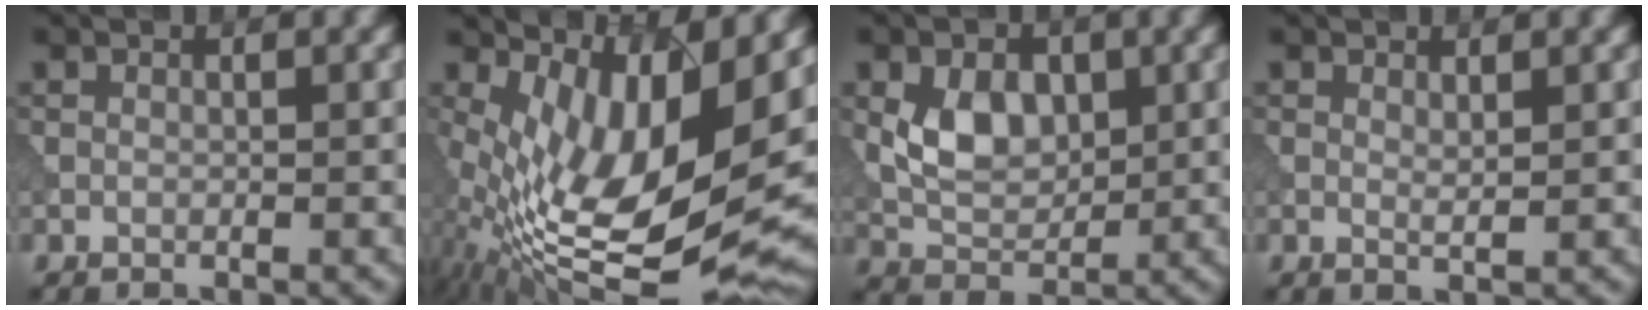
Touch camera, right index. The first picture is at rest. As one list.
[{"total": 12.7, "force": [1.8, 4.7, 11.6], "torque": [-0.215, -0.020, 0.052]}, {"total": 4.4, "force": [0.9, 3.2, 3.0], "torque": [-0.059, -0.003, 0.018]}, {"total": 1.0, "force": [0.6, 0.1, 0.8], "torque": [-0.017, -0.002, 0.012]}]